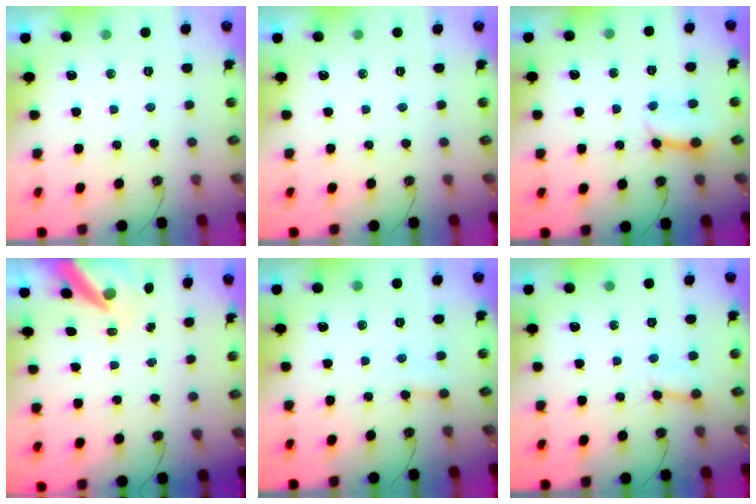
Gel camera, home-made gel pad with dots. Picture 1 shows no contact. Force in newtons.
{"total": 0.0}
{"total": 6.9, "press": 6.8, "slide": 0.8}
{"total": 8.1, "press": 8.0, "slide": 1.0}
{"total": 3.9, "press": 3.9, "slide": 0.3}
{"total": 6.1, "press": 6.1, "slide": 0.5}